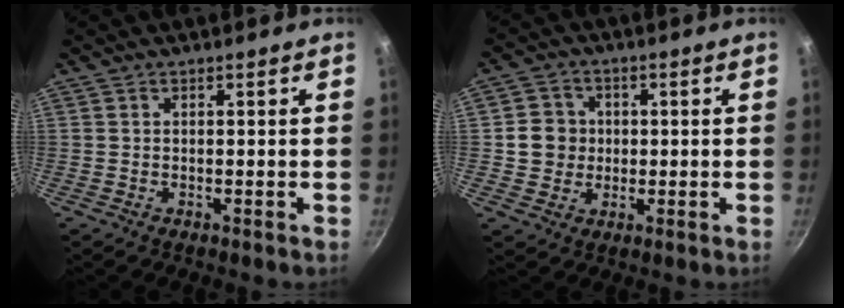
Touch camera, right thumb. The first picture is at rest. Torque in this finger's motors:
{"motor_torque": [-0.12, 0.22, 0.59, -0.57, 0.09]}